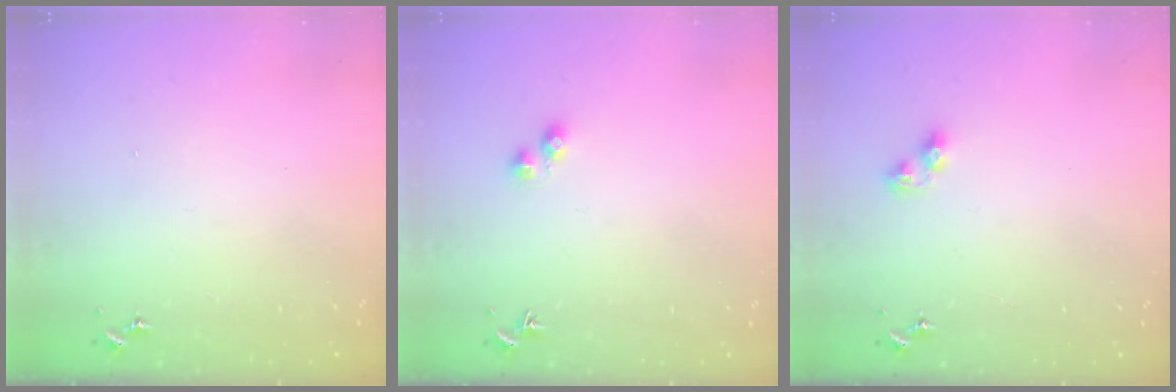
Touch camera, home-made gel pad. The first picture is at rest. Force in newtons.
{"total": 2.2, "press": 2.2, "slide": 0.6}
{"total": 5.7, "press": 5.7, "slide": 0.4}